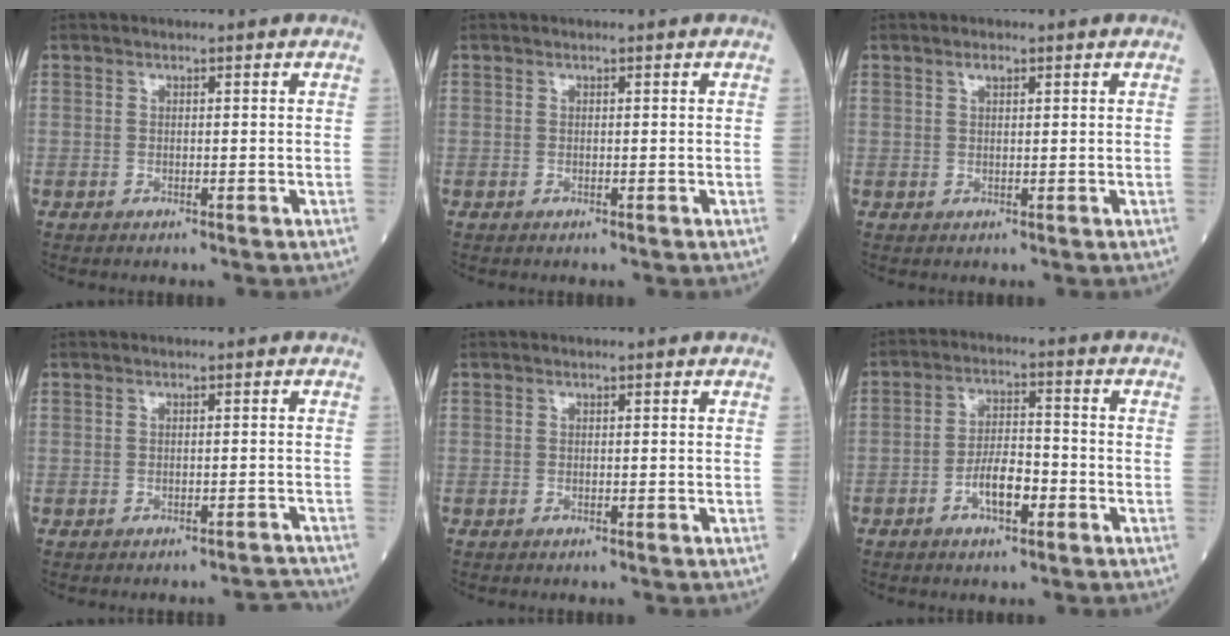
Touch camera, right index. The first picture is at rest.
{"total": 0.0}
{"total": 1.3, "force": [0.8, 0.5, 0.9], "torque": [-0.018, 0.003, 0.015]}
{"total": 1.9, "force": [-1.9, 0.0, 0.1], "torque": [0.010, 0.002, -0.019]}
{"total": 0.0}
{"total": 6.1, "force": [-2.6, 2.1, 5.1], "torque": [-0.097, 0.007, -0.048]}